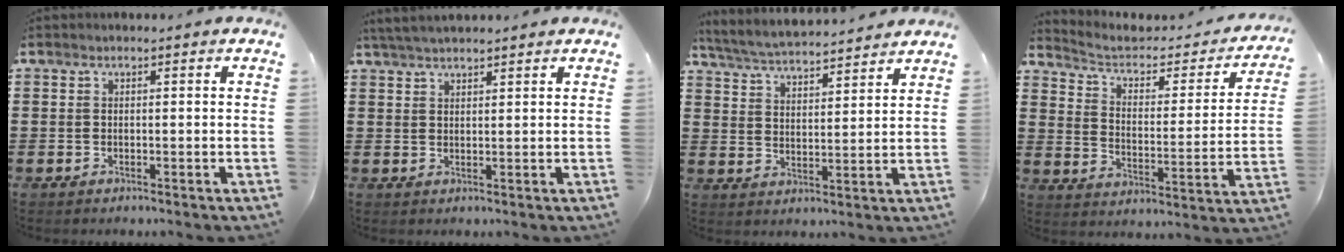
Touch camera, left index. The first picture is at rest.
{"total": 2.8, "force": [2.5, 0.2, 1.0], "torque": [-0.025, 0.002, 0.049]}
{"total": 4.4, "force": [4.3, 0.0, 0.8], "torque": [-0.038, -0.028, 0.072]}
{"total": 3.7, "force": [2.8, 1.5, 2.0], "torque": [-0.056, -0.024, 0.039]}